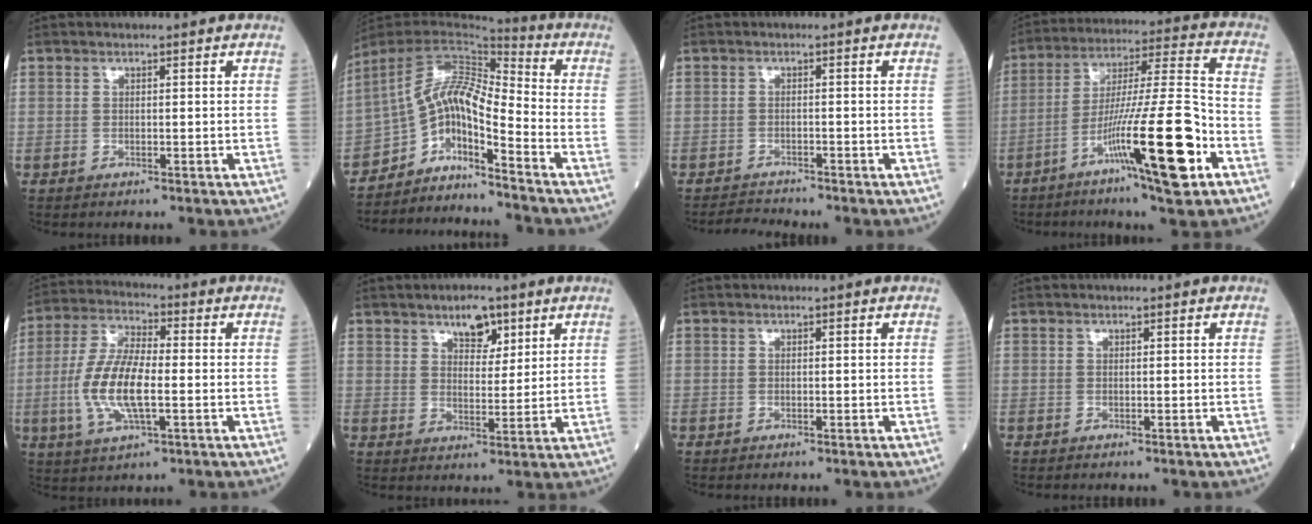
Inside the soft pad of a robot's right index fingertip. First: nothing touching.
{"total": 10.7, "force": [-8.1, 0.9, 6.9], "torque": [-0.121, 0.025, -0.150]}
{"total": 2.1, "force": [-2.0, -0.4, -0.3], "torque": [0.002, -0.015, -0.035]}
{"total": 17.6, "force": [-7.7, 0.8, 15.8], "torque": [-0.272, -0.010, -0.128]}
{"total": 10.9, "force": [-1.8, 3.1, 10.3], "torque": [-0.226, -0.003, -0.033]}
{"total": 5.2, "force": [3.4, 2.6, 3.0], "torque": [-0.043, 0.004, 0.054]}
{"total": 0.0}
{"total": 0.0}